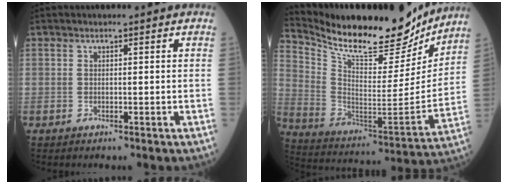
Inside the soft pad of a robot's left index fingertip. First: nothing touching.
{"total": 22.9, "force": [20.0, 5.7, 9.5], "torque": [-0.181, -0.026, 0.318]}